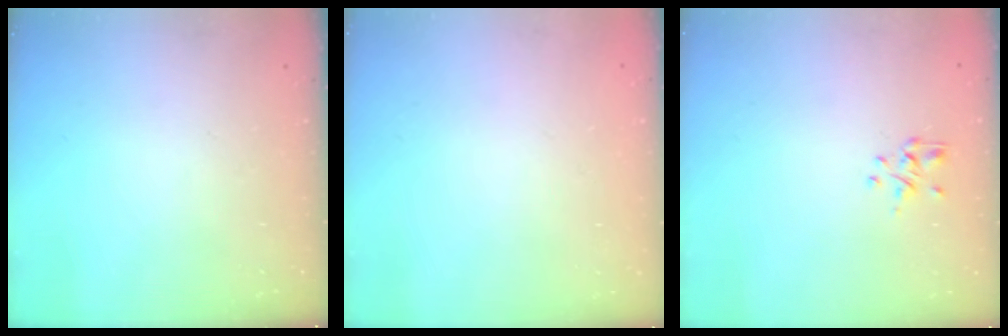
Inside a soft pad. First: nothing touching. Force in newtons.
{"total": 1.8, "press": 1.8, "slide": 0.2}
{"total": 1.2, "press": 1.1, "slide": 0.5}